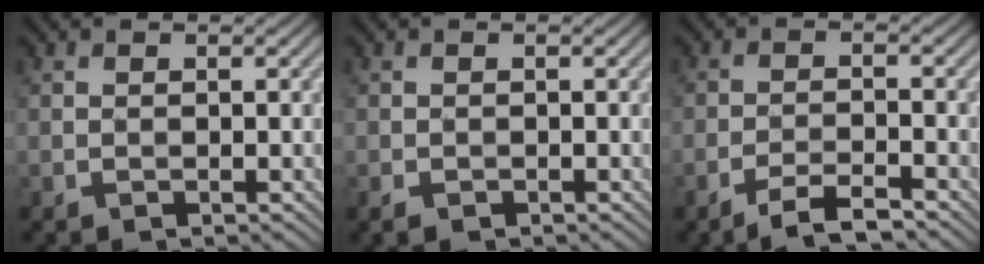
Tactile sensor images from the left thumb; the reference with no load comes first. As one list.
[{"total": 1.2, "force": [-0.8, 0.8, 0.6], "torque": [-0.017, -0.003, -0.013]}, {"total": 3.7, "force": [-3.0, 0.4, 2.2], "torque": [-0.047, 0.008, -0.059]}]